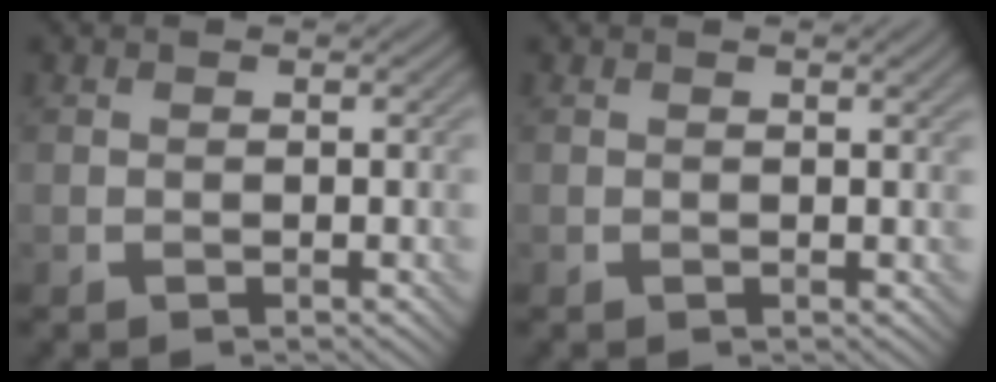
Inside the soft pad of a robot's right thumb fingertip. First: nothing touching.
{"total": 0.9, "force": [0.5, 0.1, 0.8], "torque": [-0.012, 0.001, 0.007]}